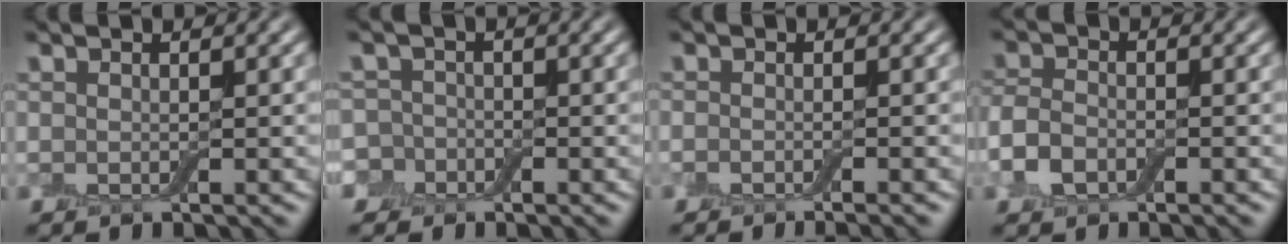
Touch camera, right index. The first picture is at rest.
{"total": 4.2, "force": [-1.8, 3.6, 1.3], "torque": [-0.002, 0.013, -0.063]}
{"total": 1.9, "force": [-1.3, 0.2, 1.3], "torque": [-0.019, -0.002, -0.022]}
{"total": 3.0, "force": [-1.5, 1.8, 1.8], "torque": [-0.038, 0.003, -0.040]}